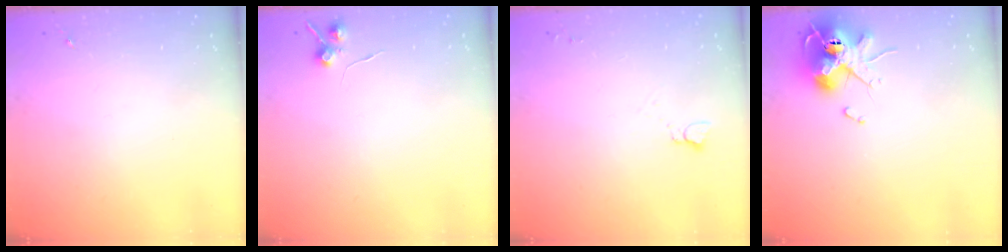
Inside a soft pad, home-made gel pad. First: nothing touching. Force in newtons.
{"total": 6.1, "press": 6.1, "slide": 0.8}
{"total": 2.5, "press": 2.5, "slide": 0.1}
{"total": 11.8, "press": 11.7, "slide": 1.6}